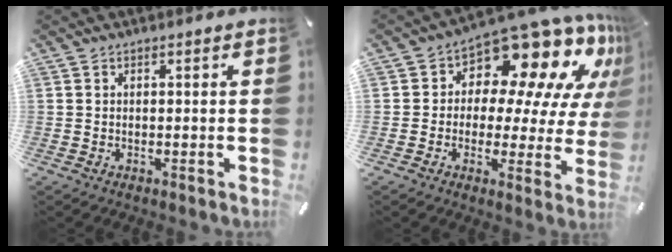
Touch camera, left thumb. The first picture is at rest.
{"total": 16.1, "force": [10.7, 7.8, 9.2], "torque": [-0.133, -0.102, 0.179]}